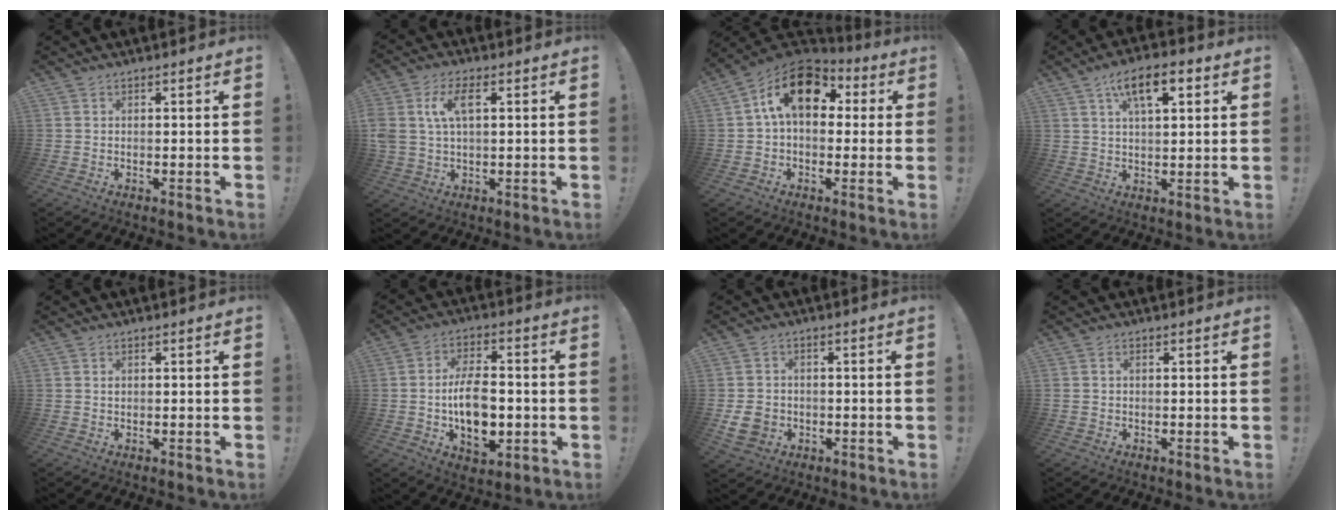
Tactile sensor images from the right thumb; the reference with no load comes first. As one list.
[{"total": 8.4, "force": [2.4, 4.4, 6.7], "torque": [-0.140, 0.006, 0.044]}, {"total": 15.7, "force": [4.4, 9.9, 11.4], "torque": [-0.187, 0.006, 0.078]}, {"total": 10.1, "force": [4.5, 4.2, 8.0], "torque": [-0.122, -0.005, 0.075]}, {"total": 0.6, "force": [0.1, 0.6, 0.2], "torque": [-0.008, 0.004, 0.003]}, {"total": 14.4, "force": [-2.2, 8.6, 11.3], "torque": [-0.192, 0.002, -0.039]}, {"total": 7.2, "force": [-1.4, 6.2, 3.5], "torque": [-0.060, 0.006, -0.023]}, {"total": 0.8, "force": [0.0, 0.7, 0.5], "torque": [-0.017, 0.006, 0.001]}]